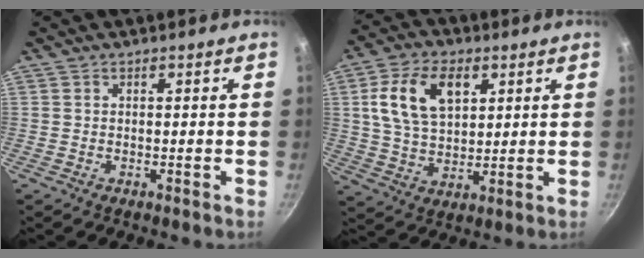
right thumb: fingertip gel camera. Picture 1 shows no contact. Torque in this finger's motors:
{"motor_torque": [0.08, 0.24, 0.15, -0.05, 0.11]}